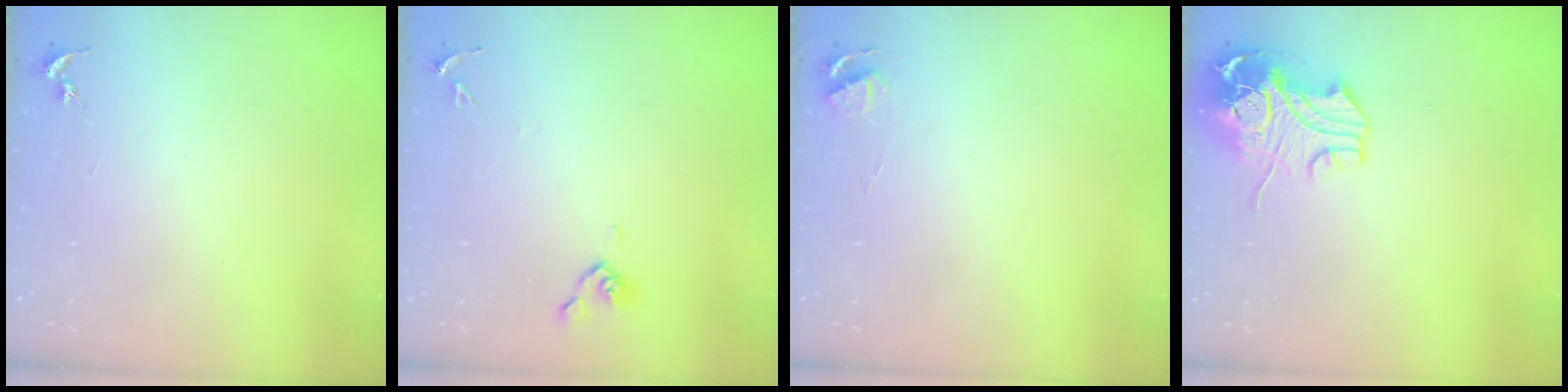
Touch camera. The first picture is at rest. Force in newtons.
{"total": 5.8, "press": 5.8, "slide": 0.7}
{"total": 3.9, "press": 3.8, "slide": 0.5}
{"total": 12.8, "press": 12.6, "slide": 2.3}